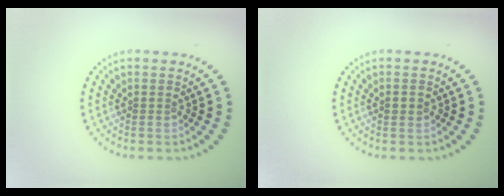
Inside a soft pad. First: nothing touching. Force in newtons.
{"total": 1.3, "press": 1.3, "slide": 0.3}